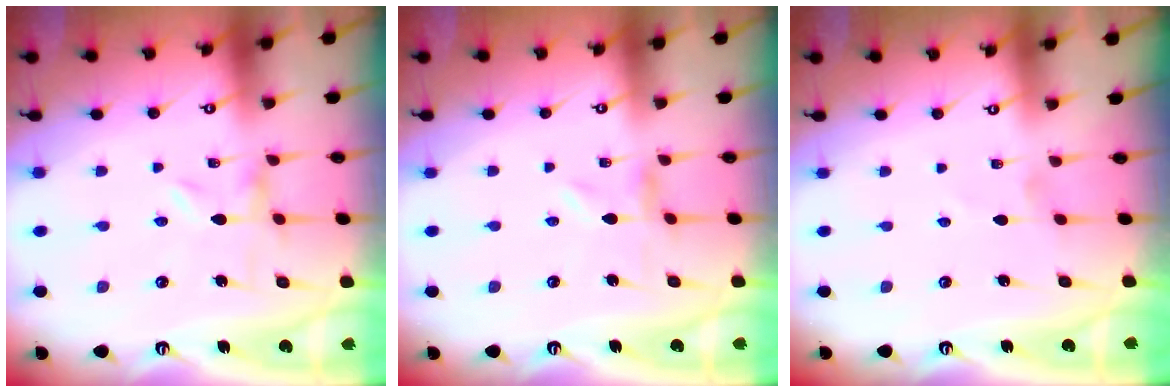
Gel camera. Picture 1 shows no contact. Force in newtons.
{"total": 0.0}
{"total": 0.0}